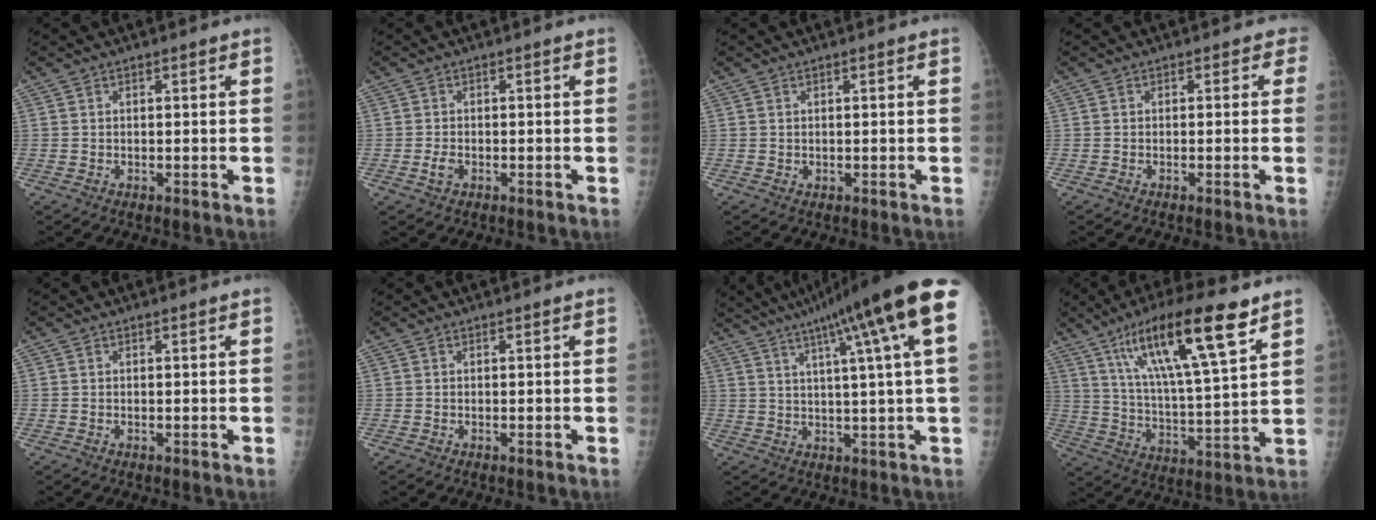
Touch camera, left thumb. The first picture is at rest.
{"total": 2.0, "force": [-0.8, 1.3, 1.3], "torque": [-0.024, 0.003, -0.015]}
{"total": 0.5, "force": [0.2, 0.4, 0.3], "torque": [0.001, -0.001, 0.003]}
{"total": 1.4, "force": [0.2, 1.2, 0.7], "torque": [0.017, 0.006, -0.012]}
{"total": 0.0}
{"total": 0.0}
{"total": 19.4, "force": [9.7, 0.8, 16.8], "torque": [-0.247, 0.008, 0.124]}
{"total": 19.5, "force": [11.0, 3.4, 15.7], "torque": [-0.263, -0.038, 0.197]}